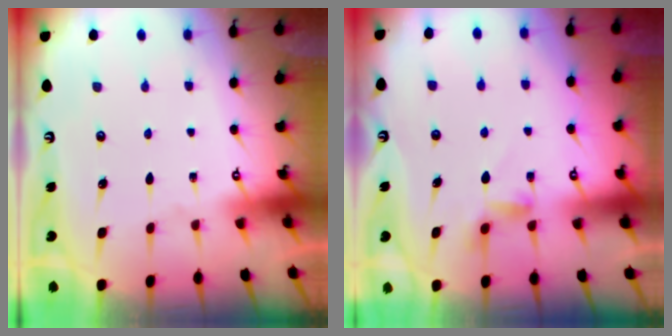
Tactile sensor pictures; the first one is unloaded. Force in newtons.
{"total": 3.7, "press": 3.6, "slide": 0.5}